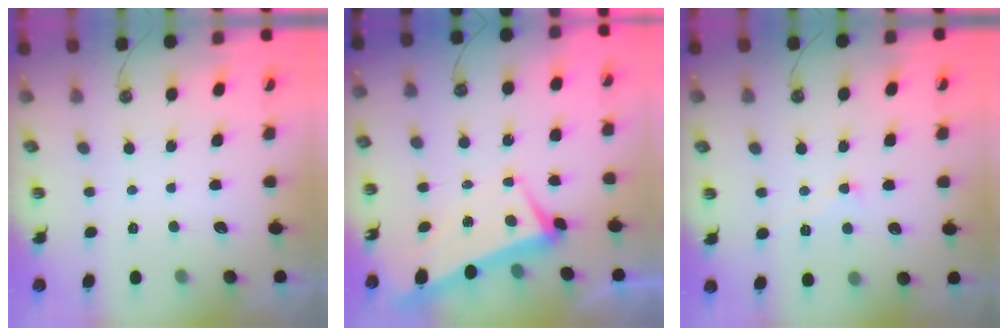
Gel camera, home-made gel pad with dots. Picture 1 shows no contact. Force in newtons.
{"total": 2.1, "press": 1.8, "slide": 1.1}
{"total": 0.0}